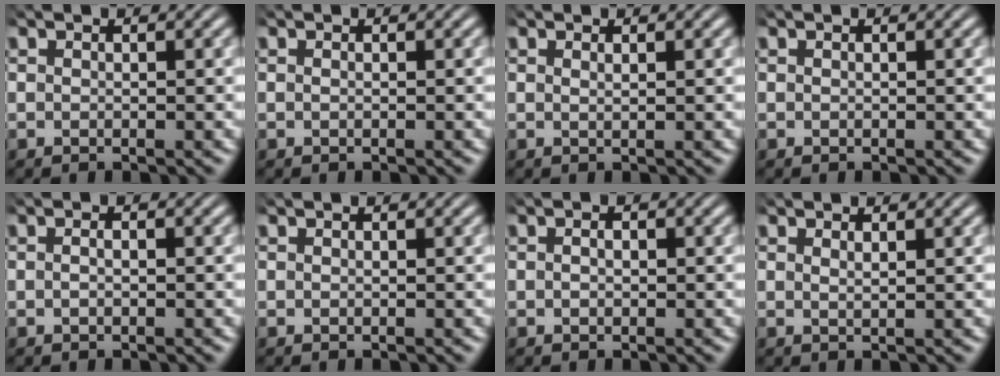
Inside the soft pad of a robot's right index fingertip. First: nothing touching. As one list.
[{"total": 0.0}, {"total": 0.7, "force": [0.3, -0.5, 0.3], "torque": [-0.005, -0.007, 0.009]}, {"total": 0.0}, {"total": 0.9, "force": [-0.3, 0.3, 0.8], "torque": [-0.016, 0.000, -0.007]}, {"total": 0.0}, {"total": 0.9, "force": [-0.1, 0.5, 0.7], "torque": [-0.015, -0.004, -0.002]}, {"total": 0.9, "force": [0.5, -0.6, 0.3], "torque": [-0.004, -0.008, 0.015]}]